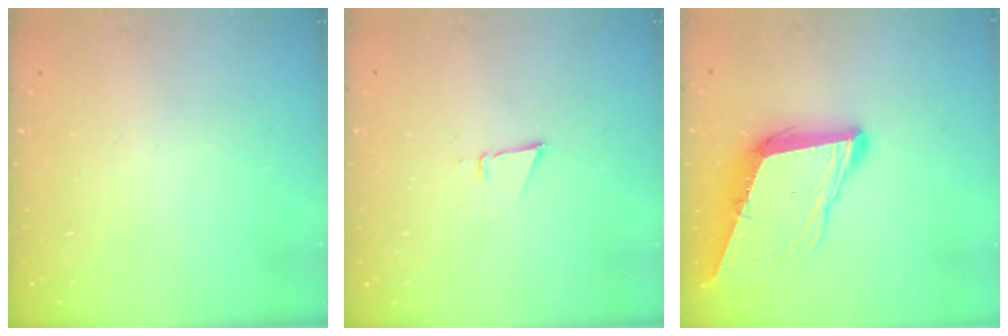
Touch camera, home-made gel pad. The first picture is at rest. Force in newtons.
{"total": 2.6, "press": 2.5, "slide": 0.8}
{"total": 11.1, "press": 10.6, "slide": 3.3}